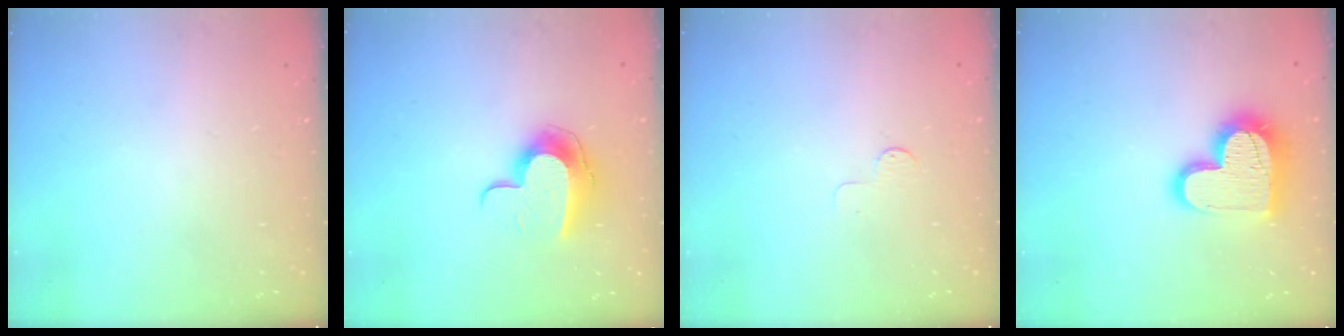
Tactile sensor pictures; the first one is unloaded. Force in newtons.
{"total": 11.5, "press": 11.5, "slide": 0.5}
{"total": 2.7, "press": 2.7, "slide": 0.2}
{"total": 17.0, "press": 16.9, "slide": 1.1}